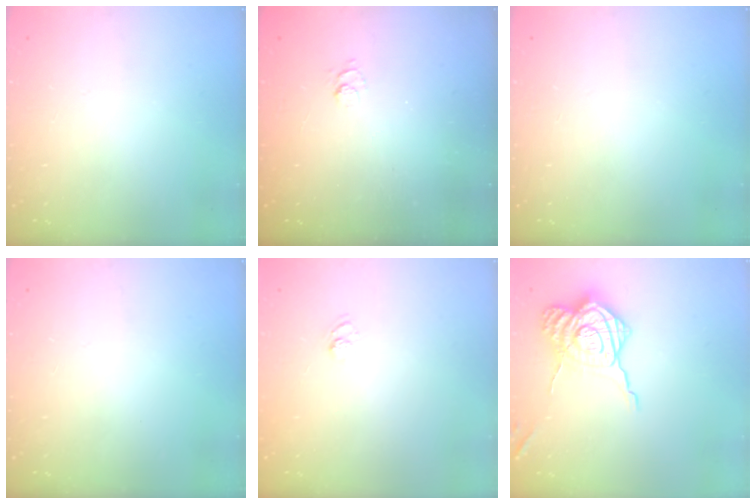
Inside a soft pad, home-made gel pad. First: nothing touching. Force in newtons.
{"total": 2.5, "press": 2.0, "slide": 1.4}
{"total": 0.0}
{"total": 0.0}
{"total": 3.2, "press": 3.0, "slide": 1.0}
{"total": 16.6, "press": 16.5, "slide": 1.4}